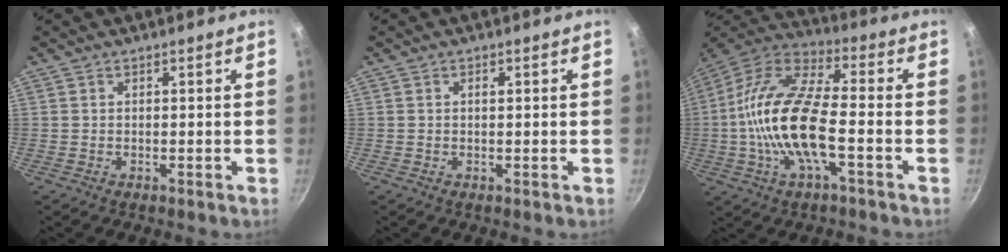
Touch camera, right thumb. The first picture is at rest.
{"total": 0.9, "force": [0.2, 0.4, 0.7], "torque": [-0.011, 0.002, 0.002]}
{"total": 18.4, "force": [-3.2, 7.0, 16.7], "torque": [-0.323, 0.038, -0.077]}